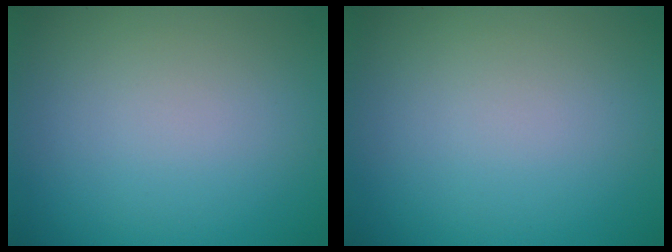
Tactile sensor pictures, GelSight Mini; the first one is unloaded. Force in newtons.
{"total": 0.0}